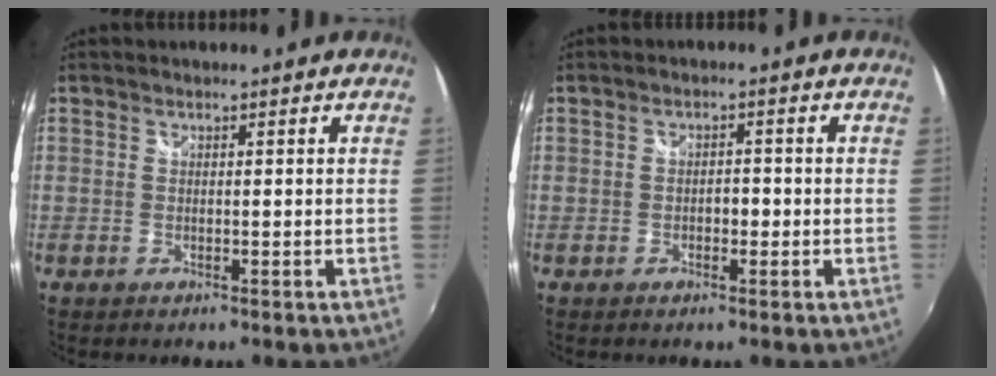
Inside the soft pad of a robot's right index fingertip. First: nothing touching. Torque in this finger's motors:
{"motor_torque": [0.17, 0.10, 0.08, 0.01]}